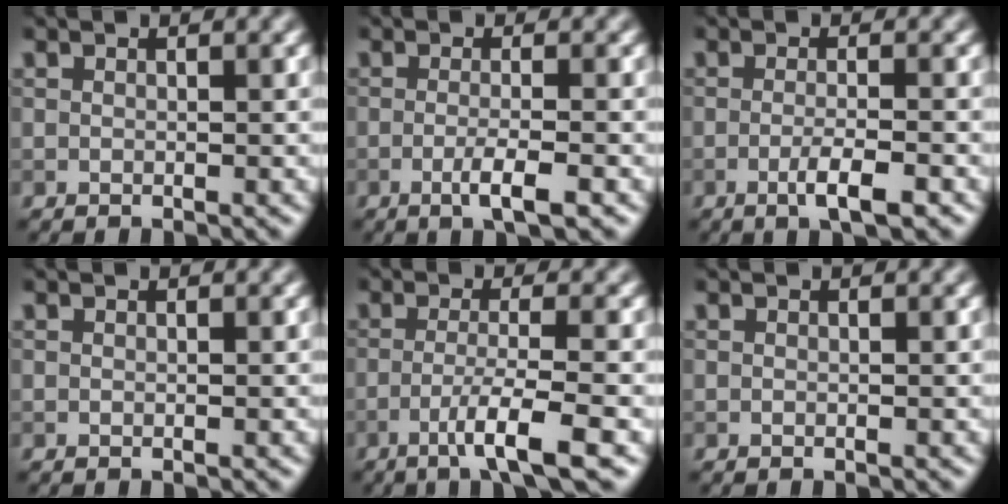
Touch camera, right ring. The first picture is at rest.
{"total": 2.9, "force": [-1.2, 0.5, 2.6], "torque": [-0.042, -0.002, -0.028]}
{"total": 3.1, "force": [-1.5, 0.5, 2.6], "torque": [-0.044, -0.001, -0.031]}
{"total": 0.0}
{"total": 4.8, "force": [-2.3, 0.4, 4.2], "torque": [-0.070, 0.002, -0.052]}
{"total": 0.0}